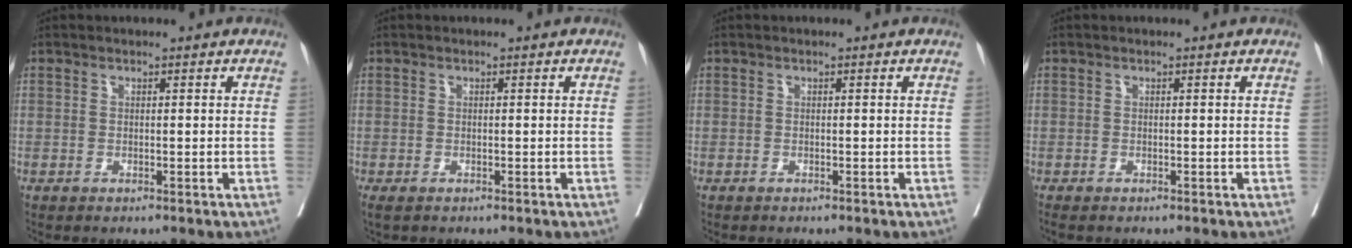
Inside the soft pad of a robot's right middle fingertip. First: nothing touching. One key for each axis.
{"total": 1.3, "fx": -1.0, "fy": 0.4, "fz": 0.7, "tx": -0.010, "ty": -0.006, "tz": -0.015}
{"total": 0.0}
{"total": 1.2, "fx": -1.1, "fy": 0.1, "fz": 0.6, "tx": -0.009, "ty": -0.004, "tz": -0.016}